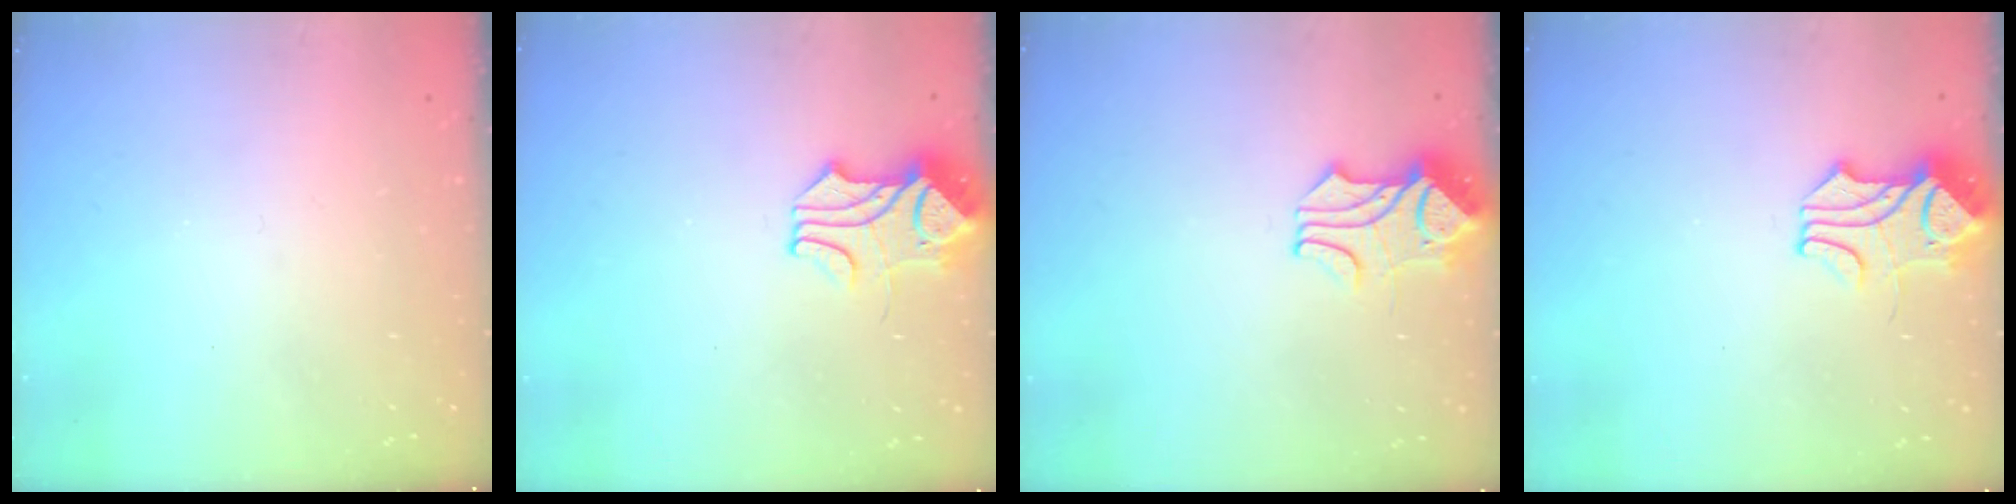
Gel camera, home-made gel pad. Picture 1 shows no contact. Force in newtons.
{"total": 2.2, "press": 2.1, "slide": 0.7}
{"total": 1.7, "press": 1.3, "slide": 1.2}
{"total": 2.2, "press": 2.1, "slide": 0.7}